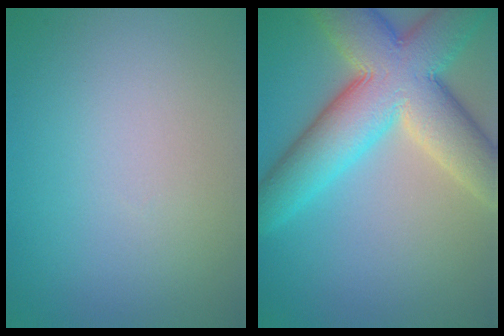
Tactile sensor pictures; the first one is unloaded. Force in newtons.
{"total": 11.9, "press": 11.8, "slide": 0.5}